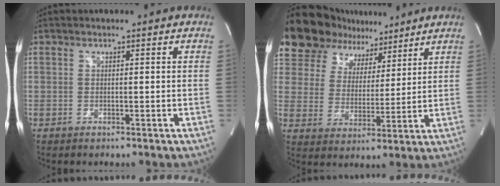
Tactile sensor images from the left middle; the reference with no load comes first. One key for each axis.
{"total": 16.9, "fx": 13.4, "fy": 8.8, "fz": 5.5, "tx": -0.112, "ty": 0.039, "tz": 0.228}